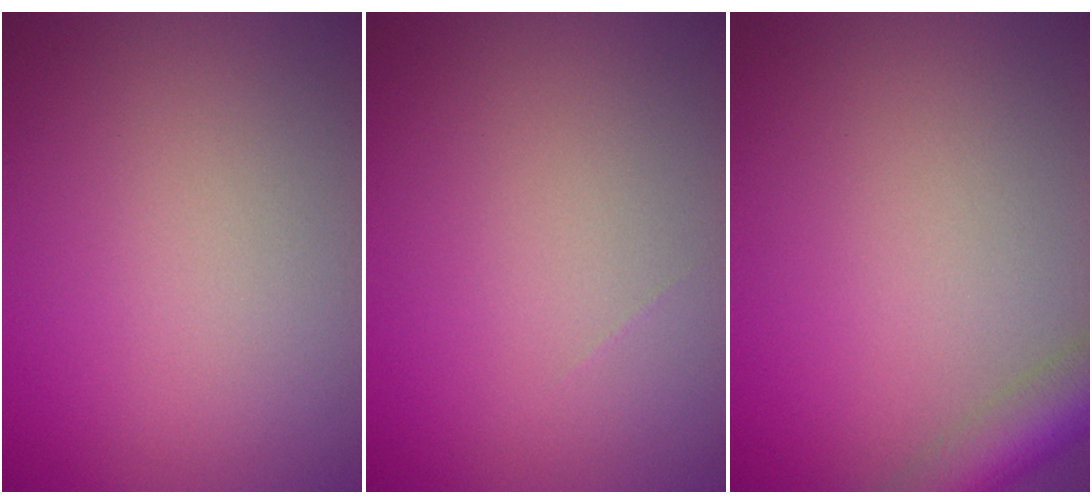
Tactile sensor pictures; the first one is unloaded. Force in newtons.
{"total": 0.0}
{"total": 4.9, "press": 4.8, "slide": 0.4}